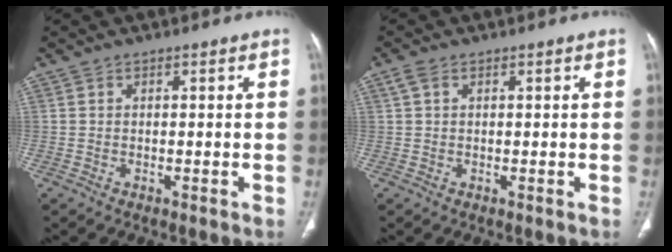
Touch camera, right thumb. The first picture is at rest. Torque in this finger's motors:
{"motor_torque": [0.05, 0.03, -0.01, -0.15, 0.01]}